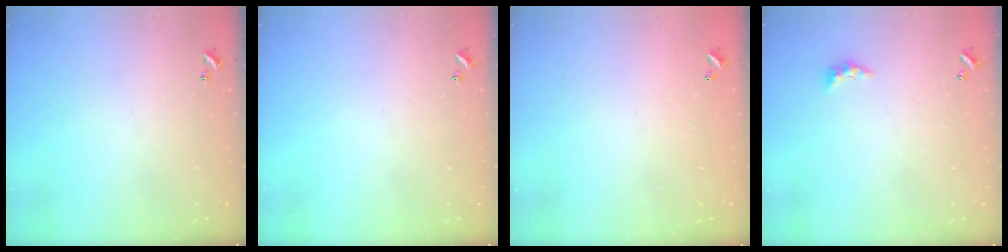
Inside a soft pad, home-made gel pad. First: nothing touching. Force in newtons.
{"total": 0.0}
{"total": 2.8, "press": 2.8, "slide": 0.1}
{"total": 2.3, "press": 2.2, "slide": 0.7}